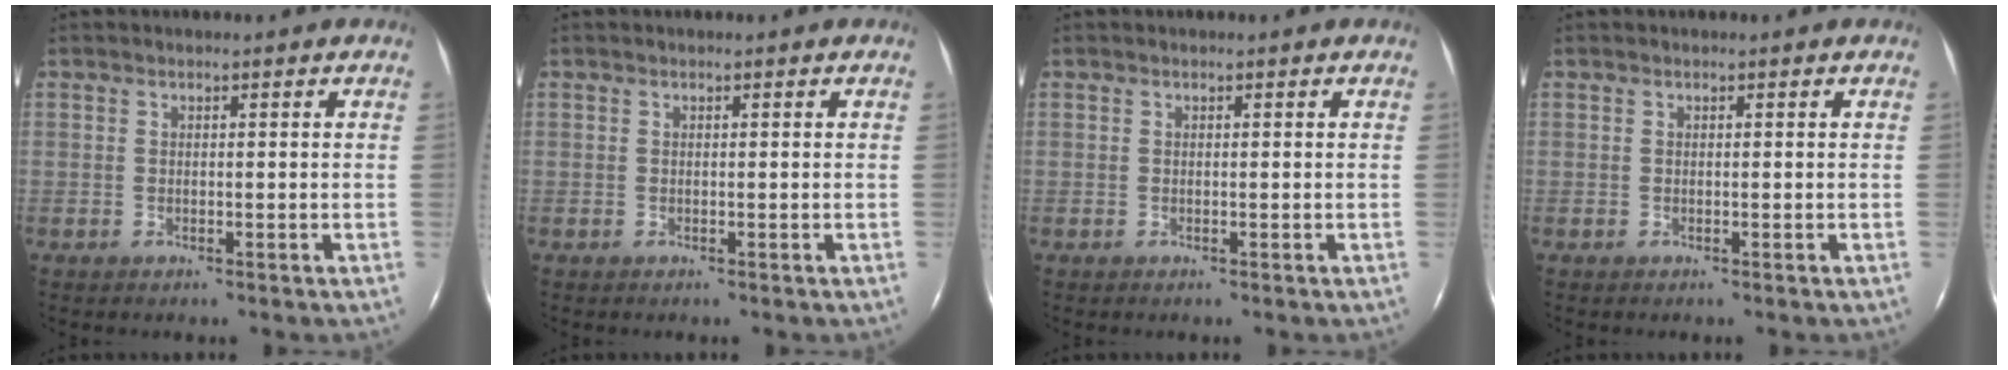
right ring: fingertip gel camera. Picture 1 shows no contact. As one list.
[{"total": 0.0}, {"total": 0.0}, {"total": 0.0}]